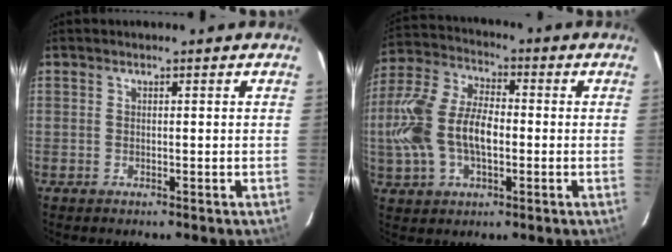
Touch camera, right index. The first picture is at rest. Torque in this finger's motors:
{"motor_torque": [0.55, -0.13, 0.87, 0.21]}